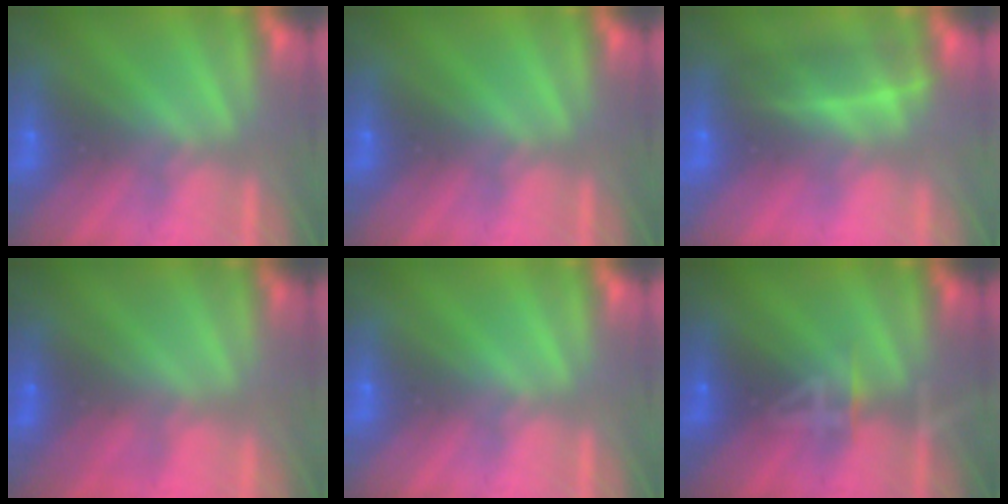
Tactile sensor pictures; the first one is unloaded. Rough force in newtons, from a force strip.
{"total": 0.0}
{"total": 2.0}
{"total": 2.1}
{"total": 0.0}
{"total": 4.4}